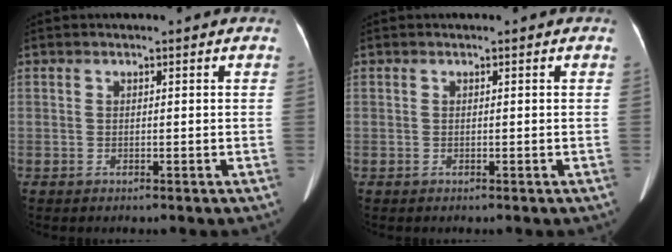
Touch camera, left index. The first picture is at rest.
{"total": 0.0}